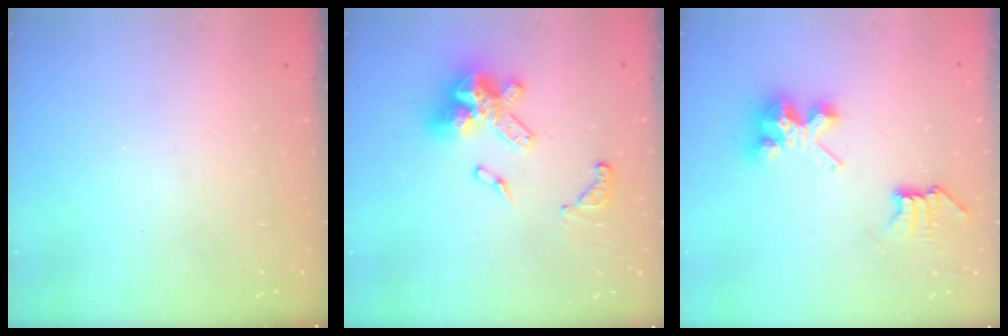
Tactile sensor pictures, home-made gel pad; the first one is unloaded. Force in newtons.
{"total": 15.8, "press": 15.8, "slide": 1.4}
{"total": 7.5, "press": 7.5, "slide": 0.1}